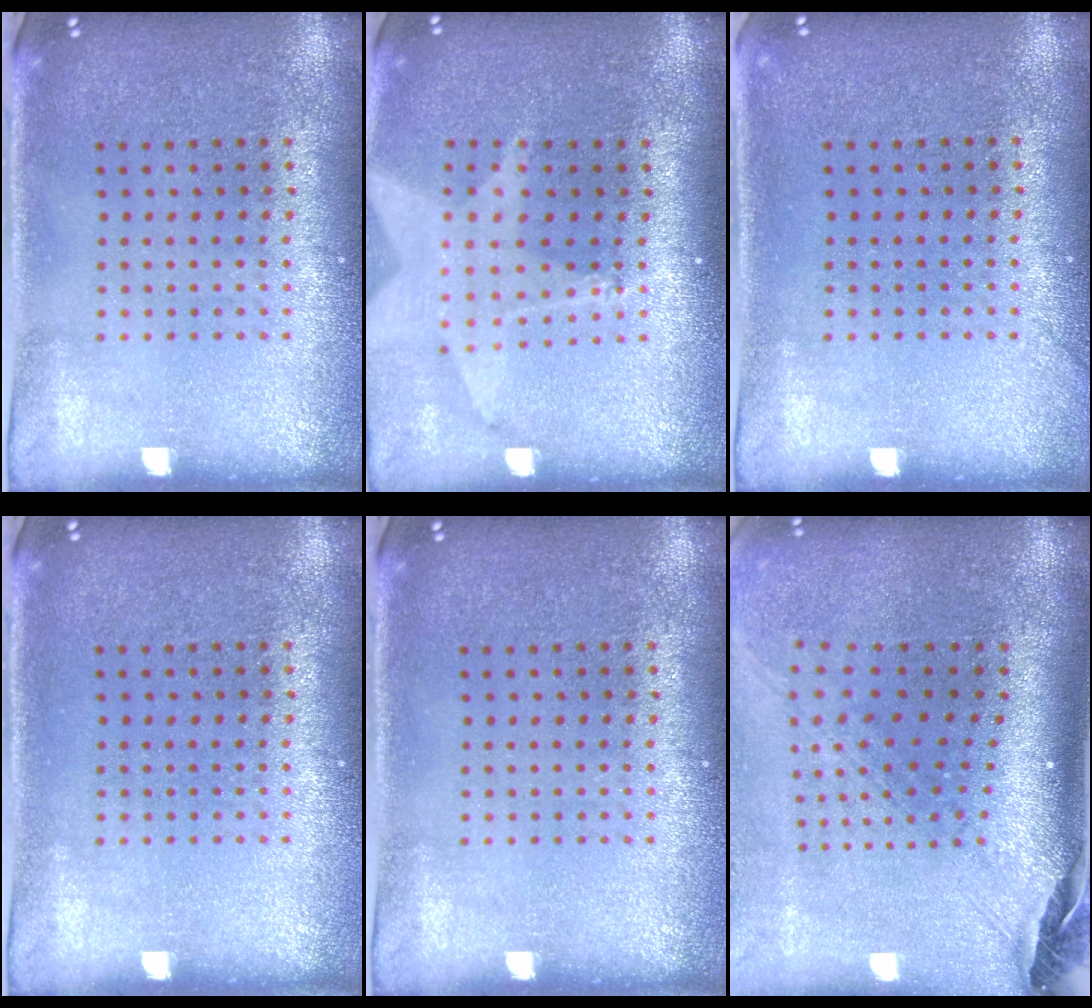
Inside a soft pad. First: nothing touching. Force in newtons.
{"total": 2.0, "press": 1.6, "slide": 1.3}
{"total": 0.5, "press": 0.5, "slide": 0.1}
{"total": 0.0}
{"total": 0.0}
{"total": 2.9, "press": 2.0, "slide": 2.0}